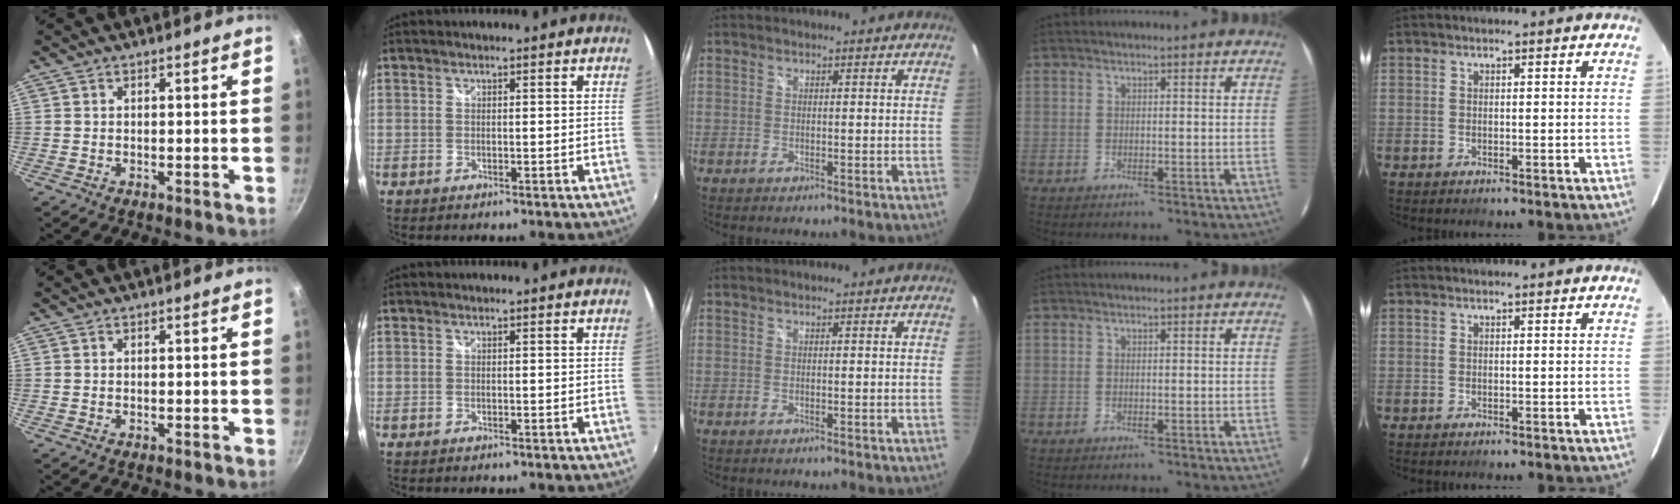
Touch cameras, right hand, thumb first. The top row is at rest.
{}